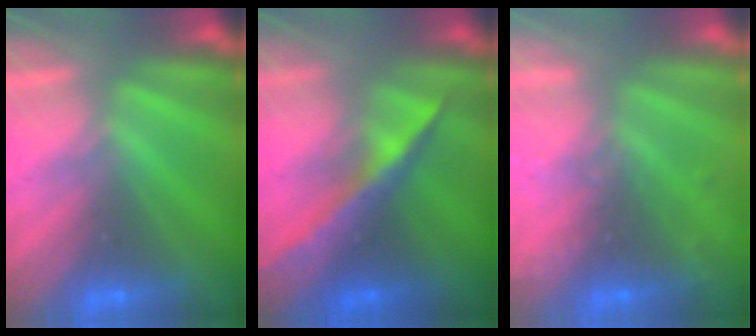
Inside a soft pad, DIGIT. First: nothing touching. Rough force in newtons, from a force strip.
{"total": 6.5}
{"total": 9.7}